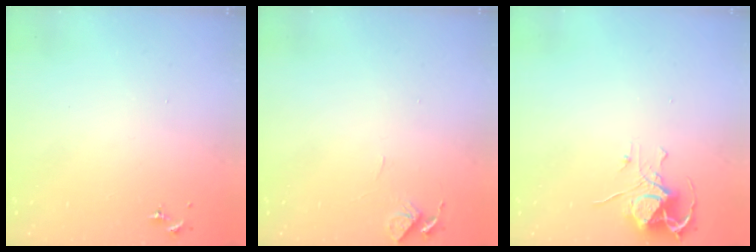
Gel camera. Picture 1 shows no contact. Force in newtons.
{"total": 4.6, "press": 4.5, "slide": 0.4}
{"total": 8.0, "press": 8.0, "slide": 0.6}